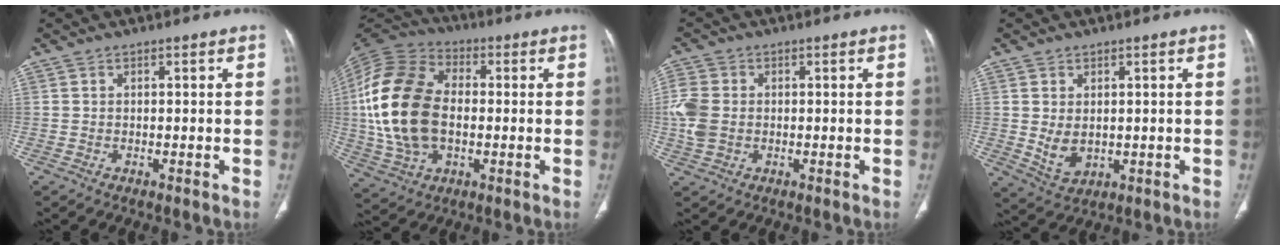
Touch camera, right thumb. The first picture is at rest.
{"total": 20.7, "force": [-0.1, 13.2, 15.9], "torque": [-0.325, 0.013, 0.001]}
{"total": 6.6, "force": [-0.2, 4.9, 4.3], "torque": [-0.116, 0.007, -0.006]}
{"total": 5.1, "force": [0.3, 3.6, 3.7], "torque": [-0.059, -0.011, 0.022]}